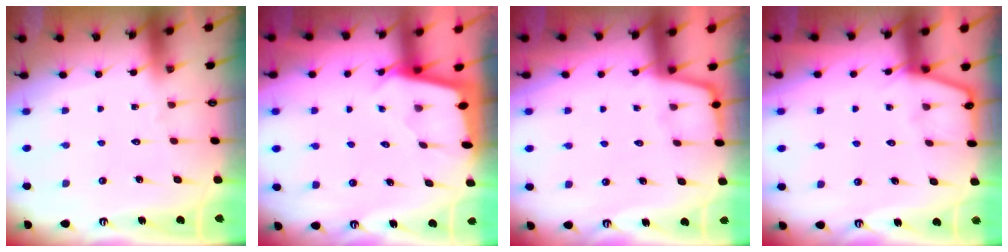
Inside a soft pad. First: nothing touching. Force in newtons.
{"total": 1.7, "press": 1.7, "slide": 0.1}
{"total": 1.4, "press": 1.3, "slide": 0.3}
{"total": 2.7, "press": 2.6, "slide": 0.4}